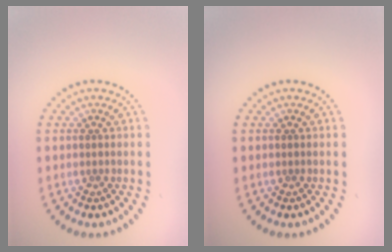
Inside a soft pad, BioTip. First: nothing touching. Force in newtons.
{"total": 0.0}